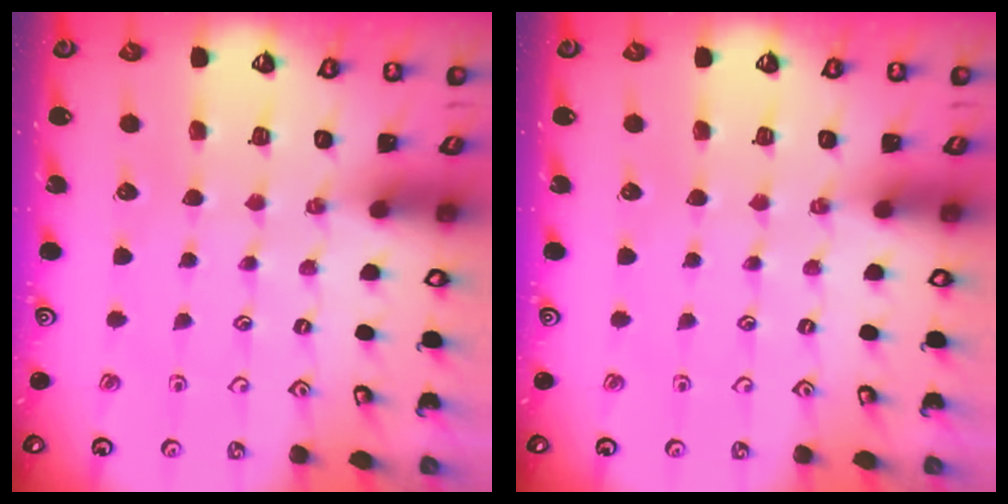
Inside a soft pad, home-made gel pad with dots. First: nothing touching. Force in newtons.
{"total": 0.0}